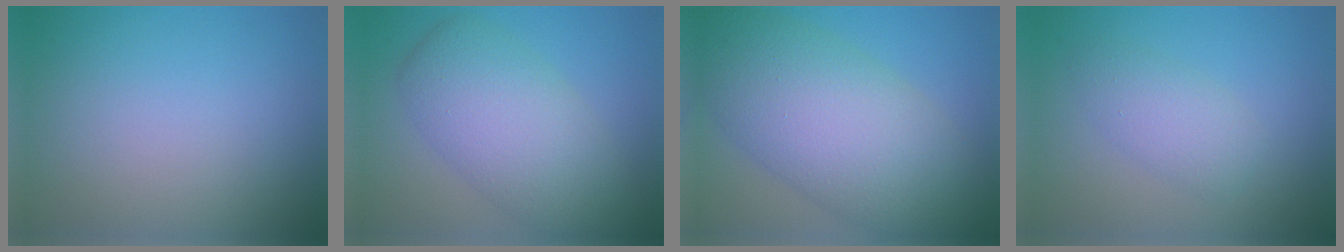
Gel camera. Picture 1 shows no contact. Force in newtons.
{"total": 7.3, "press": 7.3, "slide": 0.2}
{"total": 11.1, "press": 11.1, "slide": 0.2}
{"total": 2.7, "press": 2.7, "slide": 0.1}